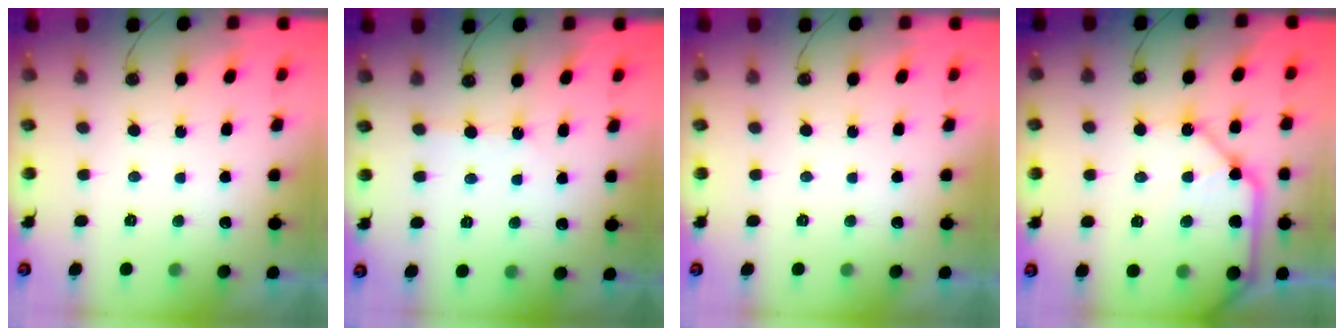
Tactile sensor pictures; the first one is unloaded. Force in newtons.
{"total": 2.8, "press": 2.8, "slide": 0.4}
{"total": 0.0}
{"total": 14.0, "press": 13.9, "slide": 1.7}